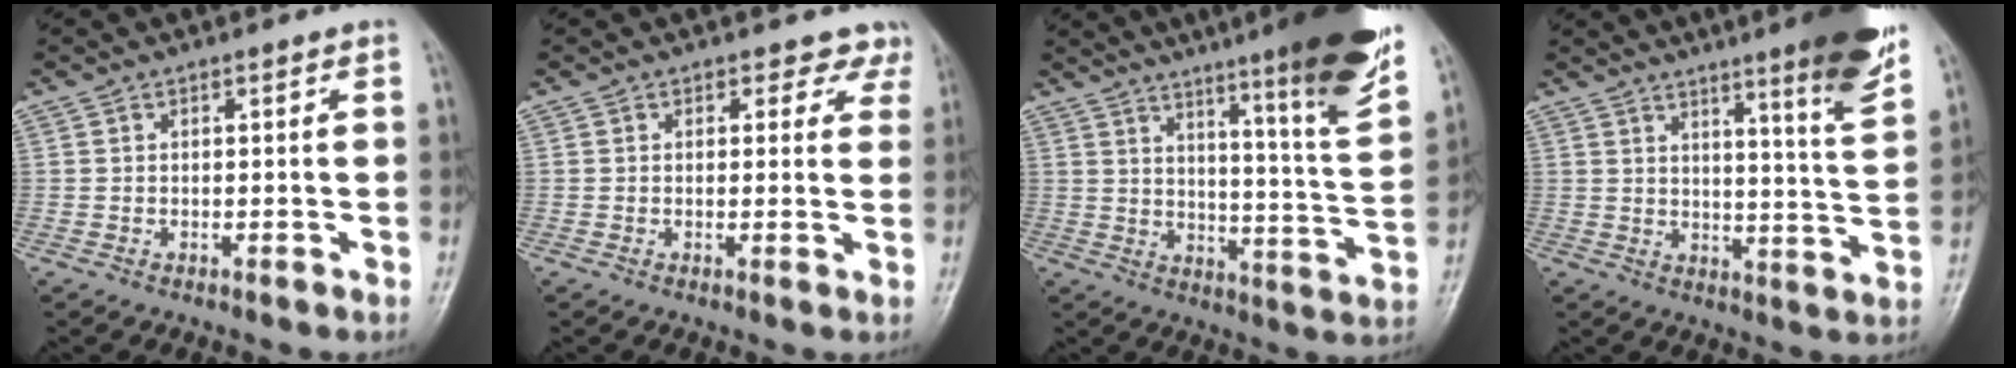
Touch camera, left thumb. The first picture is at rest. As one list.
[{"total": 3.7, "force": [2.9, 2.2, 0.1], "torque": [0.034, -0.016, 0.010]}, {"total": 21.0, "force": [14.3, 1.4, 15.3], "torque": [-0.194, -0.073, 0.197]}, {"total": 13.4, "force": [8.7, 0.9, 10.1], "torque": [-0.127, -0.055, 0.115]}]